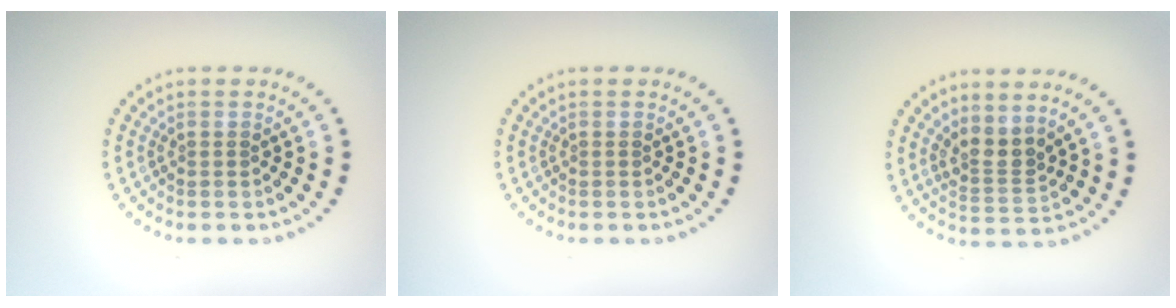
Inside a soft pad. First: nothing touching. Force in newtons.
{"total": 0.0}
{"total": 2.6, "press": 2.0, "slide": 1.8}